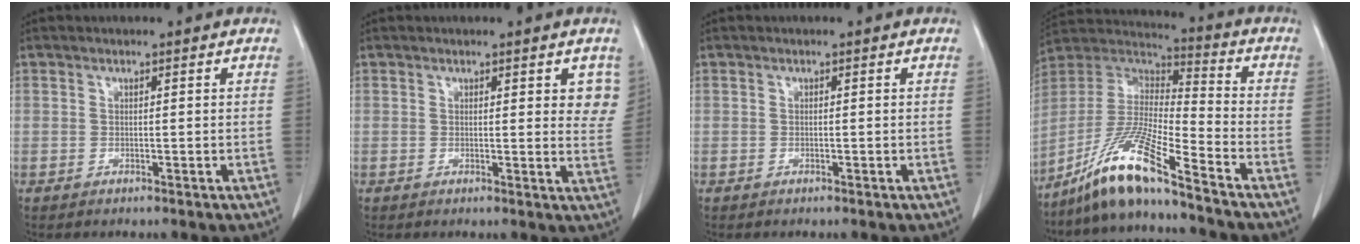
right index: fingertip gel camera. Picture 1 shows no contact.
{"total": 4.6, "force": [2.4, 1.4, 3.7], "torque": [-0.033, -0.009, 0.020]}
{"total": 0.0}
{"total": 14.1, "force": [-10.4, -0.2, 9.4], "torque": [-0.196, -0.008, -0.197]}